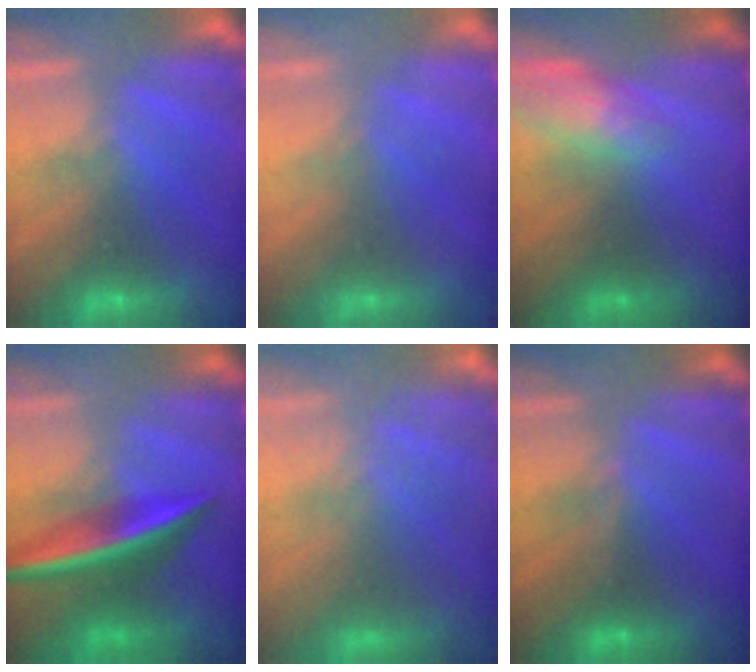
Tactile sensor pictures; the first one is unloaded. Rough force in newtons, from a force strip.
{"total": 2.3}
{"total": 2.7}
{"total": 2.5}
{"total": 7.7}
{"total": 2.7}